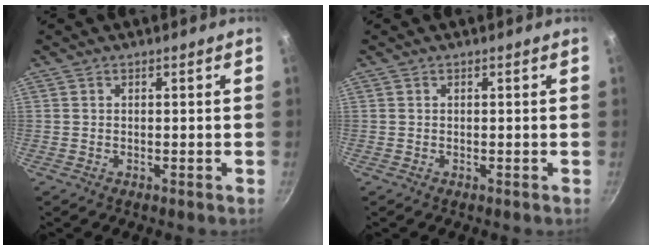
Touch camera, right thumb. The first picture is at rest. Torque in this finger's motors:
{"motor_torque": [-0.09, -0.07, 0.06, 0.06, 0.00]}